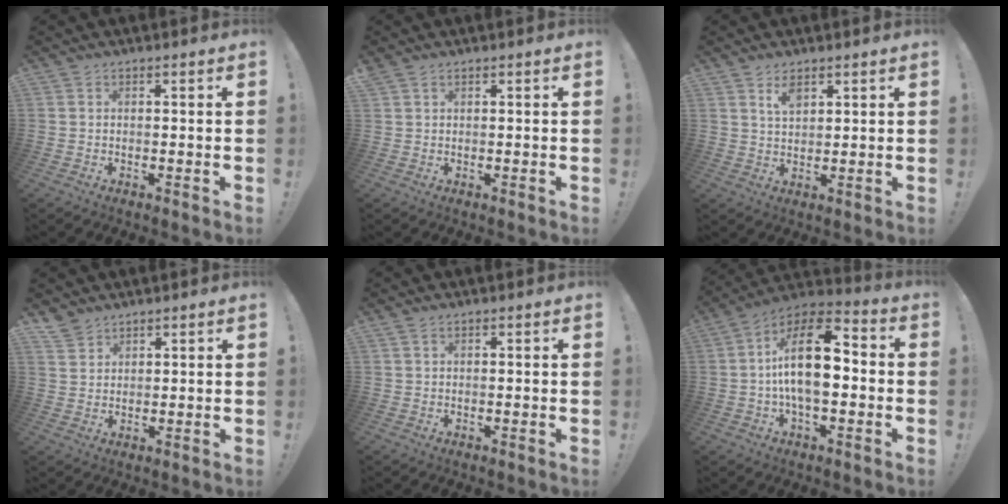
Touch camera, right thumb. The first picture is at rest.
{"total": 0.6, "force": [0.4, 0.3, 0.4], "torque": [0.000, -0.002, 0.007]}
{"total": 4.7, "force": [2.9, 2.3, 2.8], "torque": [-0.040, -0.014, 0.049]}
{"total": 4.2, "force": [3.5, 2.2, 0.6], "torque": [-0.006, -0.026, 0.066]}
{"total": 0.9, "force": [0.6, 0.5, 0.4], "torque": [-0.004, -0.001, 0.011]}
{"total": 17.8, "force": [-0.4, 8.8, 15.5], "torque": [-0.269, 0.011, -0.011]}